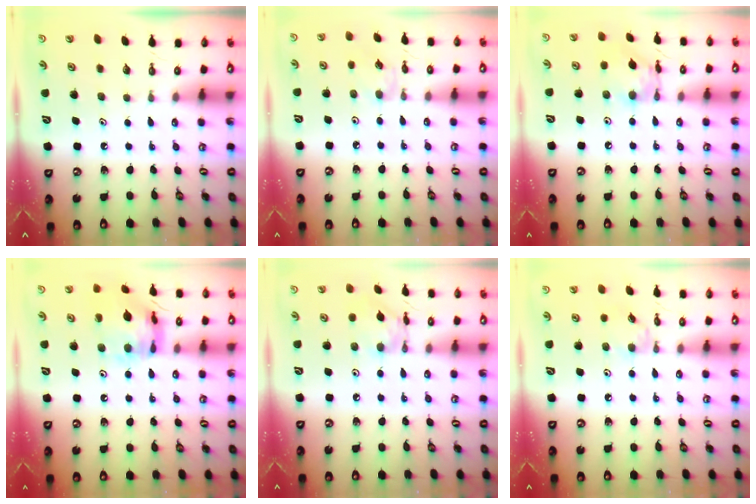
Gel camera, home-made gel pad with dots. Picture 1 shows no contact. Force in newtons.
{"total": 2.5, "press": 2.5, "slide": 0.3}
{"total": 11.4, "press": 11.3, "slide": 0.9}
{"total": 15.5, "press": 15.4, "slide": 1.6}
{"total": 10.1, "press": 10.1, "slide": 0.9}
{"total": 5.8, "press": 5.8, "slide": 0.4}